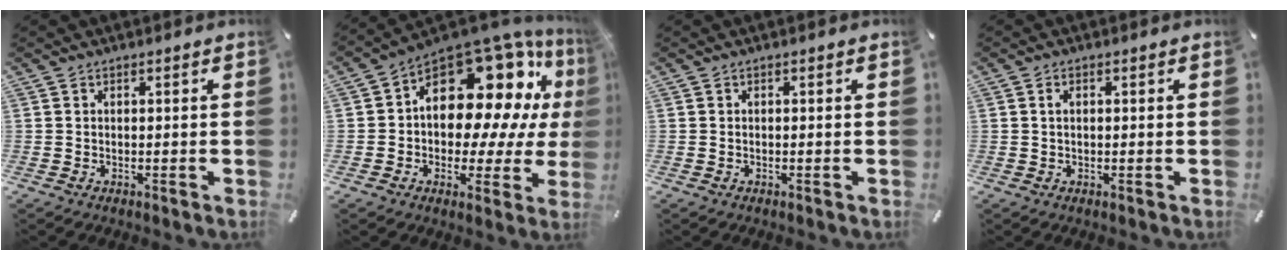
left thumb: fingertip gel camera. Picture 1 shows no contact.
{"total": 18.5, "force": [7.5, 11.6, 12.3], "torque": [-0.183, -0.073, 0.120]}
{"total": 0.0}
{"total": 1.3, "force": [0.2, 0.8, 1.0], "torque": [-0.022, 0.004, 0.003]}